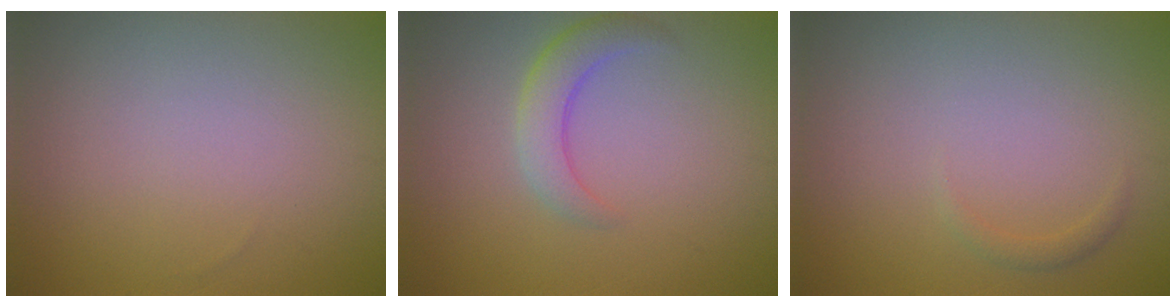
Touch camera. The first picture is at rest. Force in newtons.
{"total": 2.9, "press": 2.9, "slide": 0.1}
{"total": 0.8, "press": 0.8, "slide": 0.1}